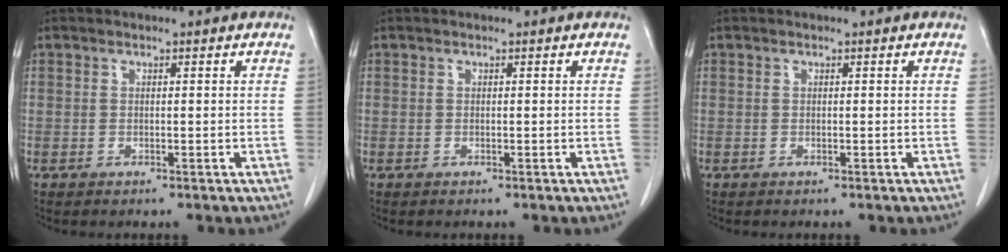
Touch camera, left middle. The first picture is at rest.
{"total": 0.0}
{"total": 0.0}